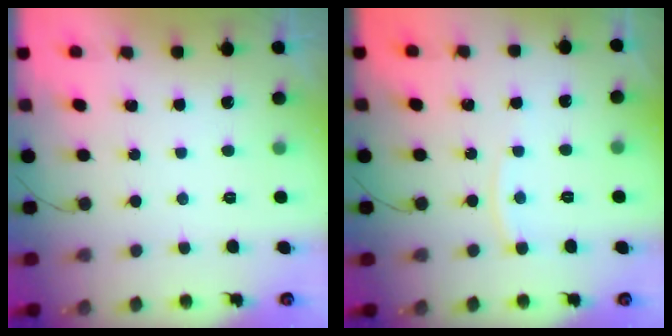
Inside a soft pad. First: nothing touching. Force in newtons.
{"total": 3.2, "press": 3.2, "slide": 0.4}